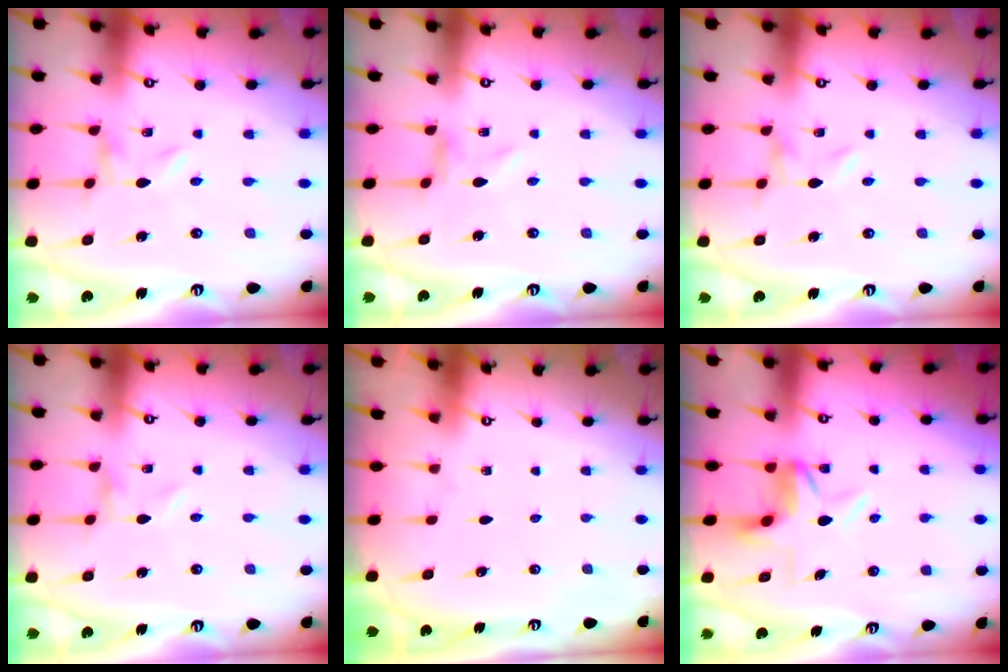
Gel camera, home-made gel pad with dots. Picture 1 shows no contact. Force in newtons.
{"total": 0.0}
{"total": 0.0}
{"total": 0.0}
{"total": 0.0}
{"total": 4.6, "press": 4.5, "slide": 0.2}